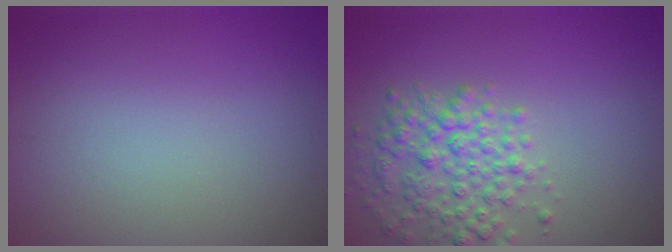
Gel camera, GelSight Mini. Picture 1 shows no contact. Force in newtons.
{"total": 4.2, "press": 4.2, "slide": 0.1}